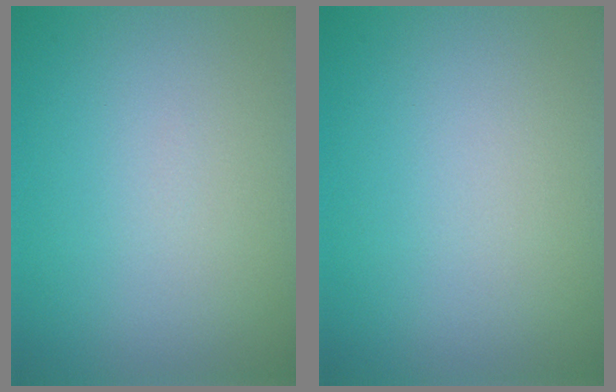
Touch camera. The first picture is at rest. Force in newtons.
{"total": 0.0}